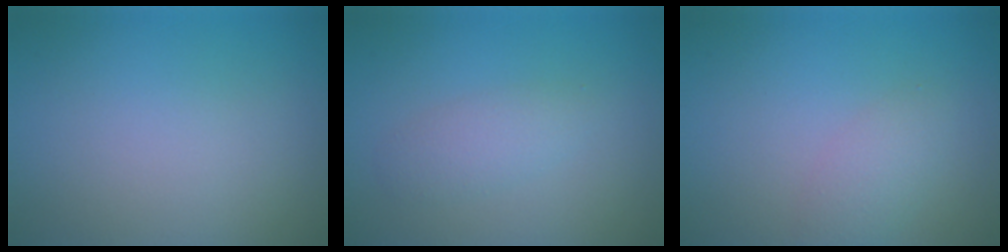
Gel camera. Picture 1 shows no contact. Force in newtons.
{"total": 1.9, "press": 1.9, "slide": 0.0}
{"total": 1.8, "press": 1.8, "slide": 0.0}